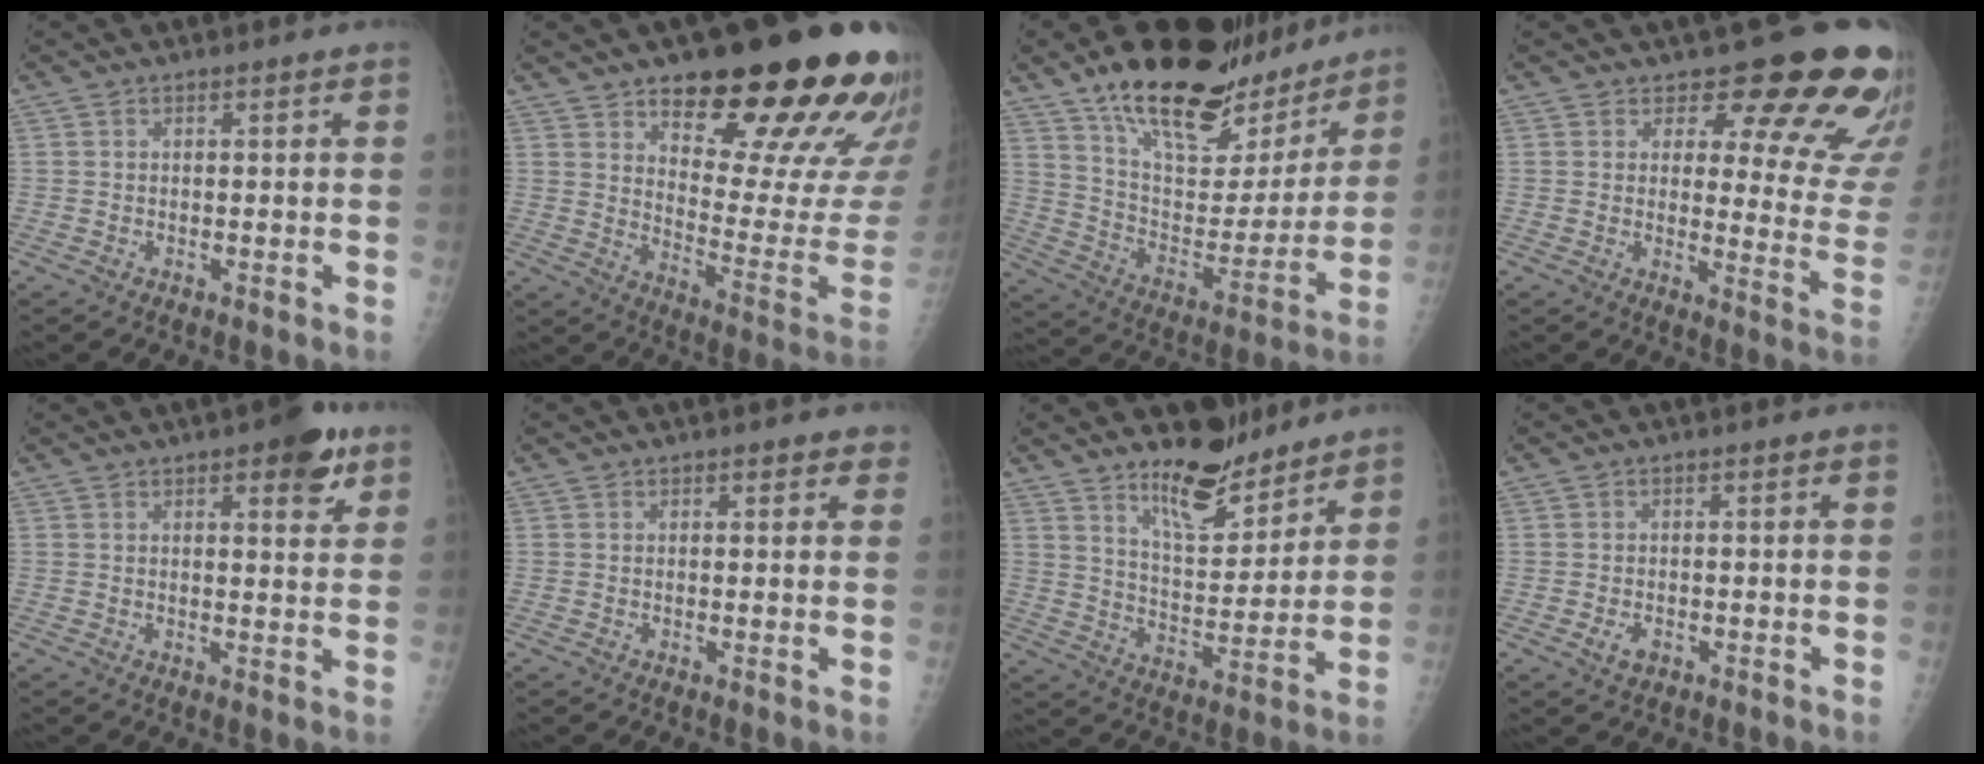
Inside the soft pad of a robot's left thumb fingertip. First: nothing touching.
{"total": 26.6, "force": [16.4, 8.7, 19.1], "torque": [-0.210, -0.089, 0.232]}
{"total": 28.3, "force": [19.7, 12.3, 16.1], "torque": [-0.209, -0.060, 0.317]}
{"total": 16.9, "force": [13.7, 5.9, 8.1], "torque": [-0.044, -0.112, 0.144]}
{"total": 7.0, "force": [4.0, 2.5, 5.2], "torque": [-0.049, -0.016, 0.045]}
{"total": 1.9, "force": [1.5, 1.0, 0.6], "torque": [0.017, -0.005, 0.011]}
{"total": 11.6, "force": [9.4, 4.1, 5.4], "torque": [-0.062, -0.080, 0.165]}
{"total": 2.2, "force": [-0.7, 1.5, 1.4], "torque": [-0.023, -0.001, -0.008]}